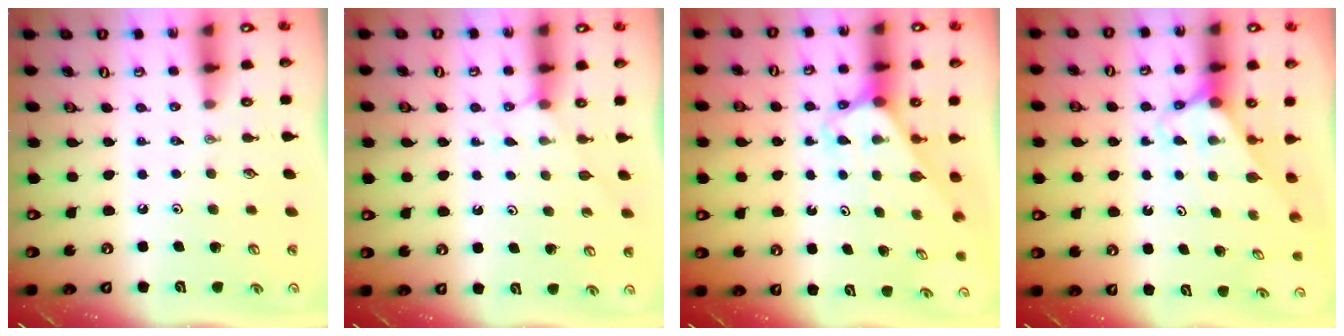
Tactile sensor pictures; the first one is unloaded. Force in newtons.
{"total": 4.2, "press": 4.2, "slide": 0.5}
{"total": 2.6, "press": 2.6, "slide": 0.2}
{"total": 2.6, "press": 2.6, "slide": 0.2}